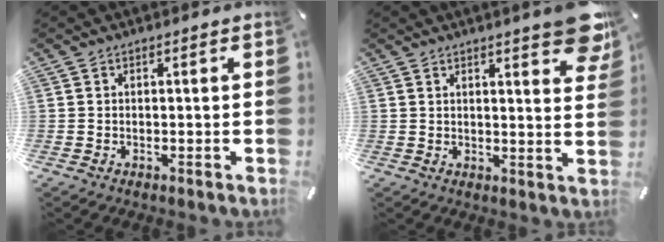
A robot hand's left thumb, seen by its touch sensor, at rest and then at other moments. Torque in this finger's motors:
{"motor_torque": [0.92, -0.26, 0.35, -0.05, 0.19]}